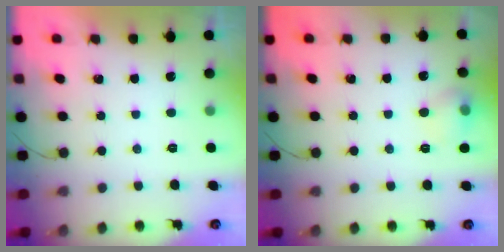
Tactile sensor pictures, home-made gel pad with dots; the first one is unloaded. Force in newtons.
{"total": 7.6, "press": 7.6, "slide": 0.9}